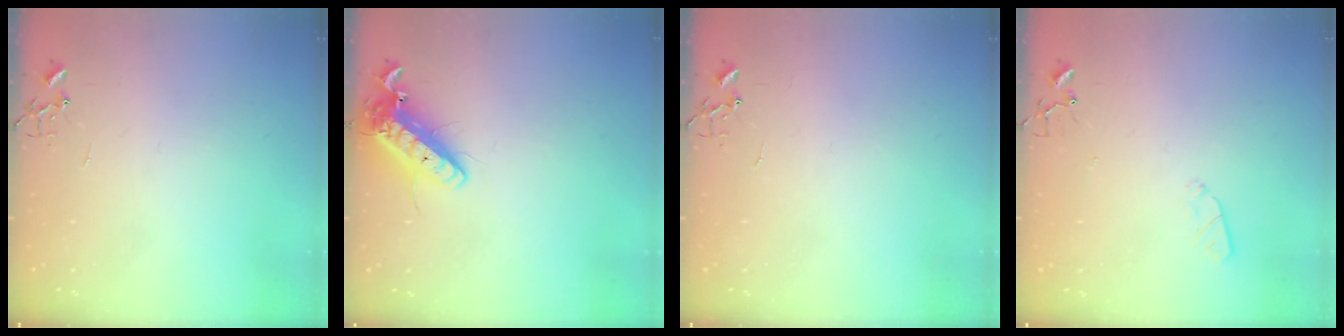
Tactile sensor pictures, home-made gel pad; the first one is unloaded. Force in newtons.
{"total": 14.8, "press": 14.5, "slide": 2.9}
{"total": 0.0}
{"total": 3.6, "press": 3.5, "slide": 0.6}